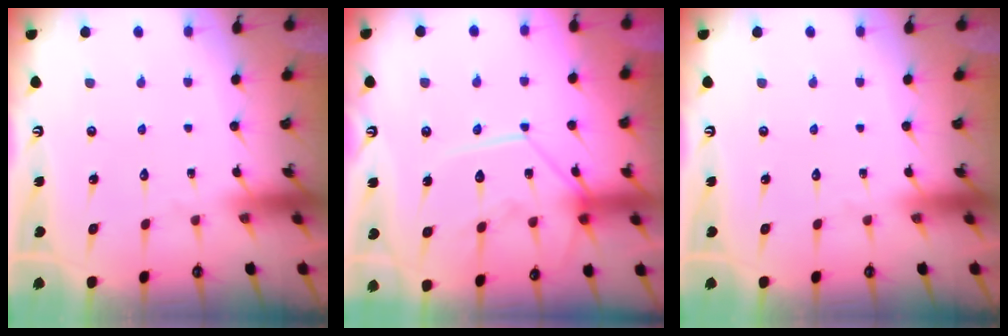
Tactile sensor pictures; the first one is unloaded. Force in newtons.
{"total": 12.6, "press": 12.6, "slide": 1.5}
{"total": 0.0}